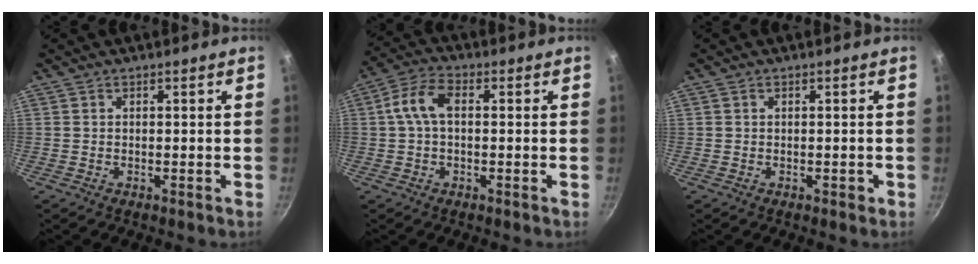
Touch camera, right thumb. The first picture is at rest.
{"total": 7.0, "force": [0.7, 4.0, 5.7], "torque": [-0.121, 0.025, 0.003]}
{"total": 1.1, "force": [-0.2, 0.8, 0.8], "torque": [-0.003, 0.003, -0.002]}